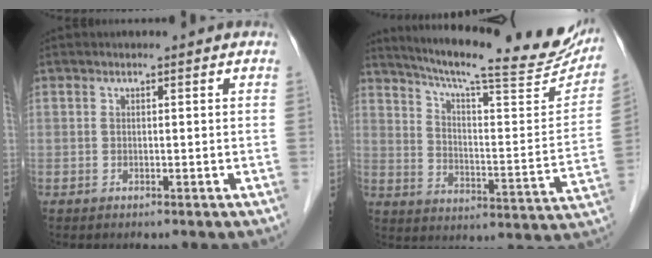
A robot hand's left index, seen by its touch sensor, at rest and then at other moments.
{"total": 25.4, "force": [22.1, 3.3, 12.1], "torque": [-0.187, -0.040, 0.289]}